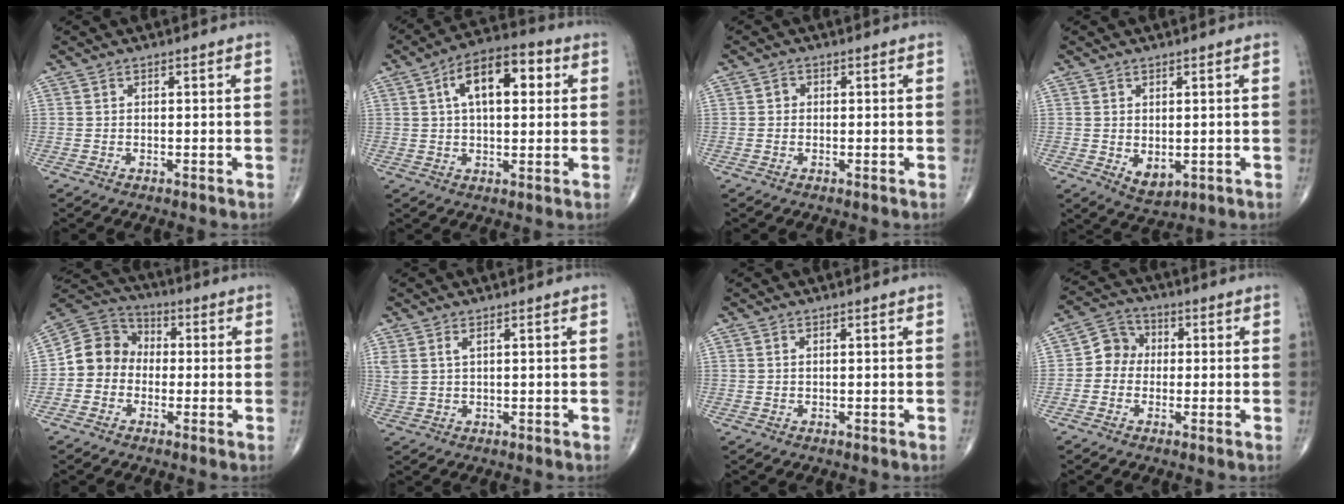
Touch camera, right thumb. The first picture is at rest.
{"total": 12.7, "force": [3.4, 6.4, 10.4], "torque": [-0.151, 0.020, 0.047]}
{"total": 1.2, "force": [0.0, 1.1, 0.5], "torque": [-0.001, 0.003, -0.003]}
{"total": 4.0, "force": [-0.4, 2.5, 3.1], "torque": [-0.040, -0.007, 0.009]}
{"total": 9.0, "force": [-1.0, 8.0, 4.0], "torque": [-0.051, 0.039, -0.035]}
{"total": 2.8, "force": [1.4, 1.0, 2.2], "torque": [-0.060, 0.006, 0.038]}
{"total": 0.0}
{"total": 5.8, "force": [-0.3, 5.1, 2.6], "torque": [-0.020, 0.019, -0.020]}